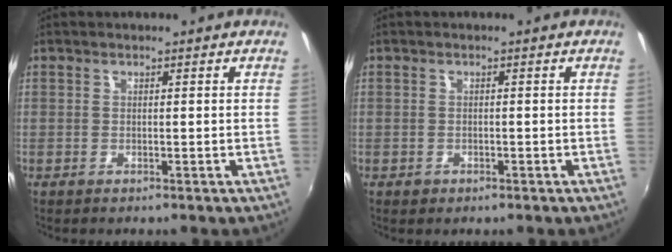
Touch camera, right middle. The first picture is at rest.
{"total": 1.2, "force": [-0.7, 0.8, 0.5], "torque": [-0.010, -0.002, -0.008]}